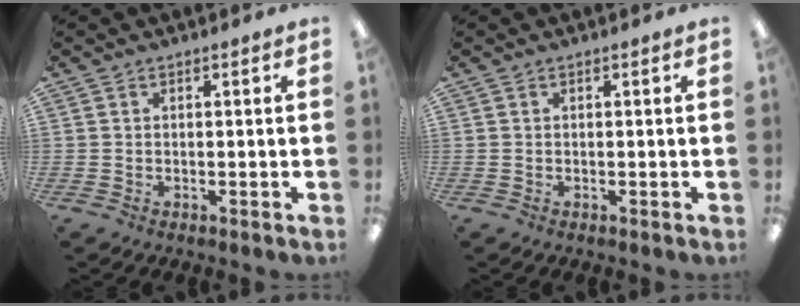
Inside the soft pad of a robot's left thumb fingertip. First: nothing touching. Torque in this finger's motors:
{"motor_torque": [-0.19, 0.19, 0.12, 0.12, 0.00]}